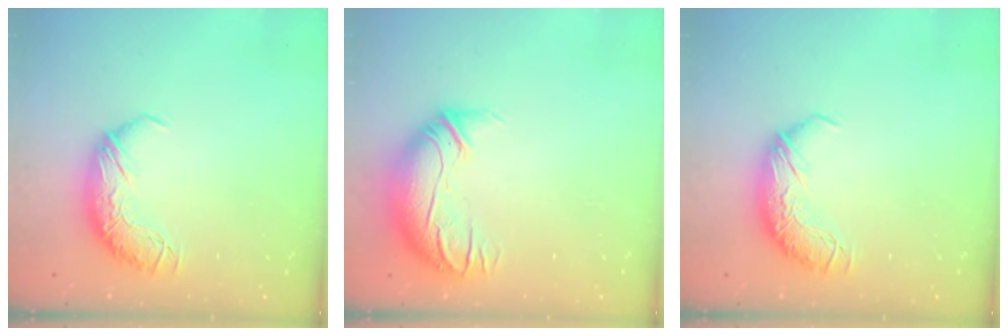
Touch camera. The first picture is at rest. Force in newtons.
{"total": 3.0, "press": 0.4, "slide": 2.9}
{"total": 0.0}